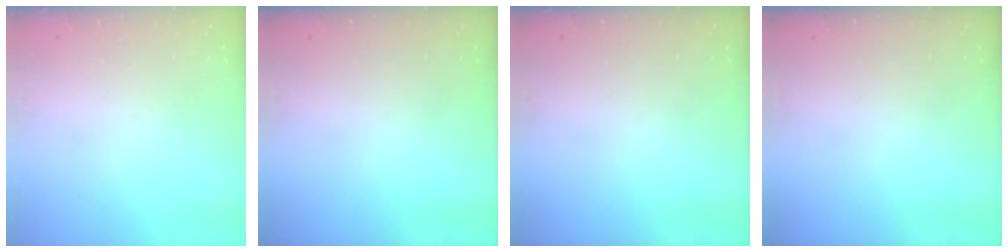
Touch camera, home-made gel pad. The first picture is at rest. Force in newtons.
{"total": 0.0}
{"total": 0.0}
{"total": 0.0}